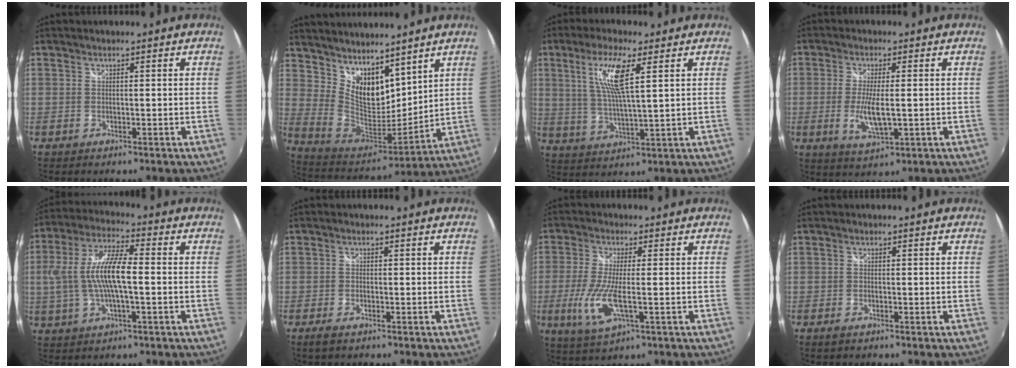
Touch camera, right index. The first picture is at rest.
{"total": 15.1, "force": [10.6, 7.5, 7.7], "torque": [-0.147, 0.000, 0.210]}
{"total": 9.7, "force": [3.7, 1.2, 8.9], "torque": [-0.180, -0.001, 0.076]}
{"total": 6.8, "force": [-1.2, 1.8, 6.5], "torque": [-0.129, -0.014, -0.020]}
{"total": 12.4, "force": [-0.6, 3.5, 11.9], "torque": [-0.235, 0.008, -0.010]}
{"total": 2.6, "force": [-1.8, 1.0, 1.5], "torque": [-0.037, -0.007, -0.034]}
{"total": 9.4, "force": [-2.3, 2.3, 8.8], "torque": [-0.190, -0.018, -0.044]}
{"total": 1.4, "force": [-1.0, 0.7, 0.7], "torque": [-0.015, -0.005, -0.019]}